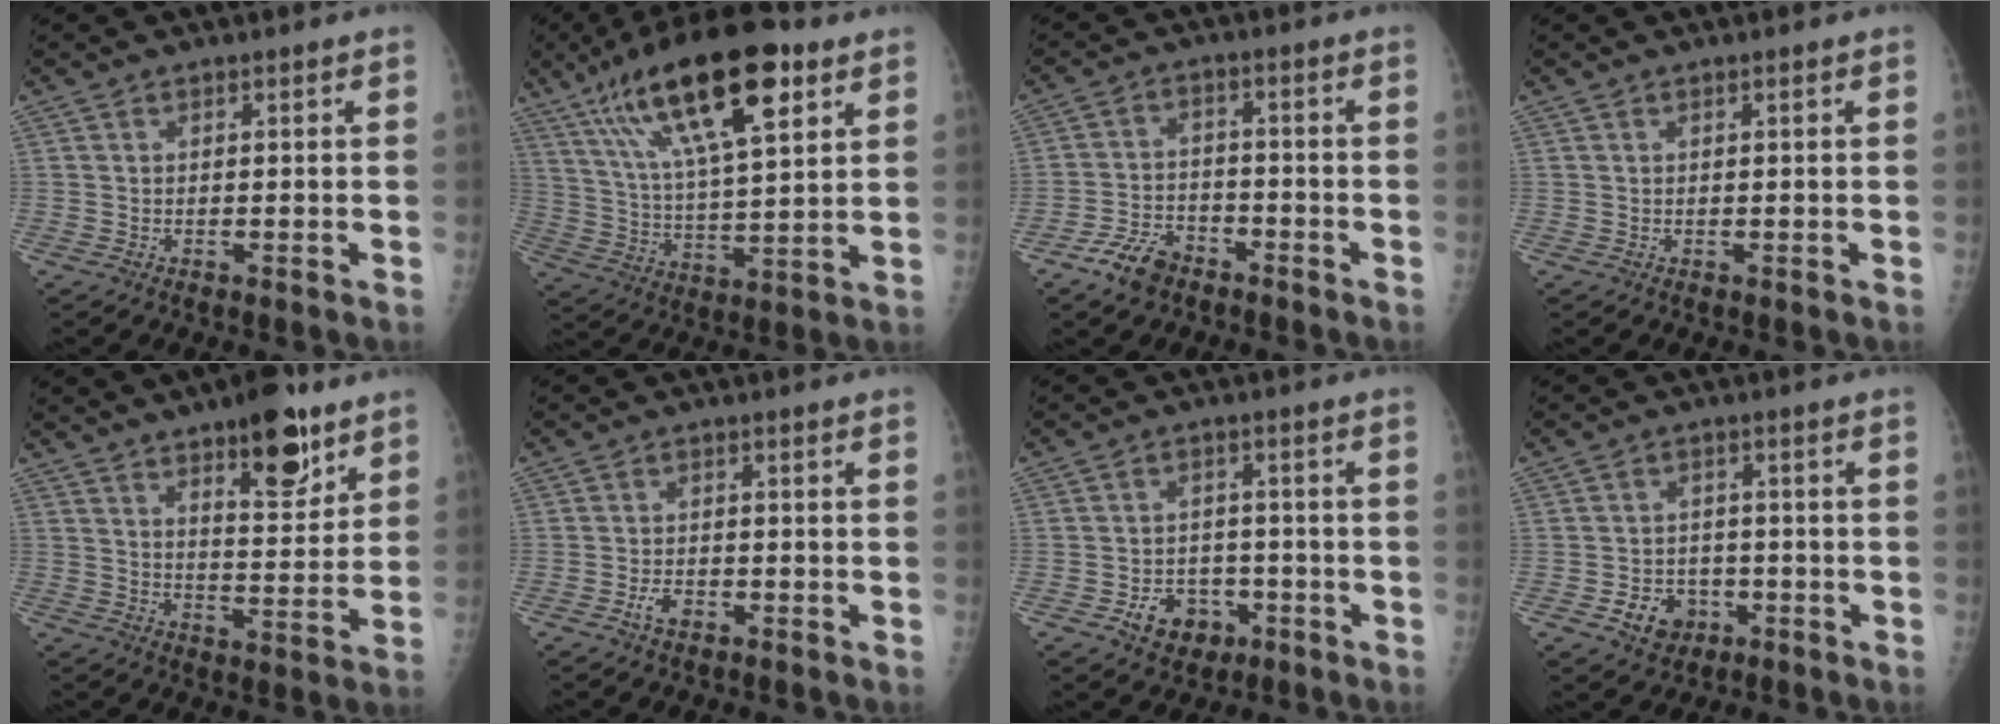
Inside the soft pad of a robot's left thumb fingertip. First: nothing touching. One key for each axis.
{"total": 21.5, "fx": 11.2, "fy": 6.7, "fz": 17.1, "tx": -0.281, "ty": -0.020, "tz": 0.195}
{"total": 6.8, "fx": -4.8, "fy": 3.9, "fz": 2.8, "tx": -0.050, "ty": 0.024, "tz": -0.090}
{"total": 0.0}
{"total": 12.5, "fx": 7.8, "fy": 4.6, "fz": 8.7, "tx": -0.094, "ty": -0.047, "tz": 0.117}
{"total": 3.0, "fx": -1.7, "fy": 1.7, "fz": 1.8, "tx": -0.031, "ty": 0.011, "tz": -0.027}
{"total": 7.0, "fx": -3.1, "fy": 5.5, "fz": 2.9, "tx": -0.020, "ty": 0.025, "tz": -0.042}
{"total": 6.2, "fx": -2.5, "fy": 5.1, "fz": 2.4, "tx": -0.015, "ty": 0.017, "tz": -0.034}